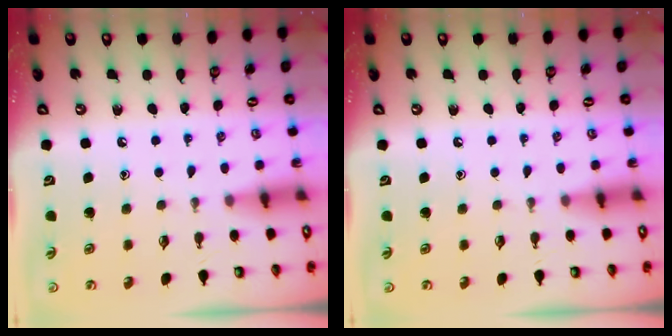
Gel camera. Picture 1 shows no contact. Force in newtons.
{"total": 0.0}